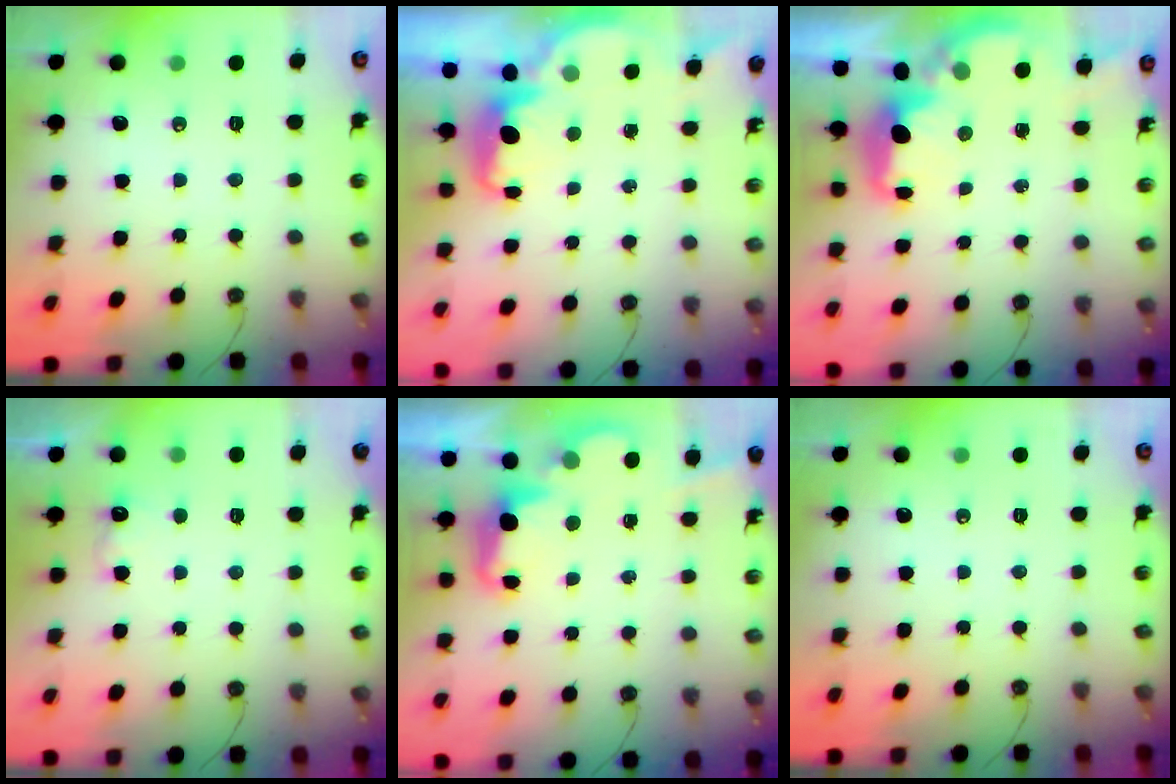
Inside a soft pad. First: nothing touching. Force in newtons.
{"total": 2.4, "press": 2.3, "slide": 0.6}
{"total": 2.9, "press": 2.8, "slide": 0.4}
{"total": 6.4, "press": 6.3, "slide": 1.0}
{"total": 2.5, "press": 2.4, "slide": 0.6}
{"total": 0.0}